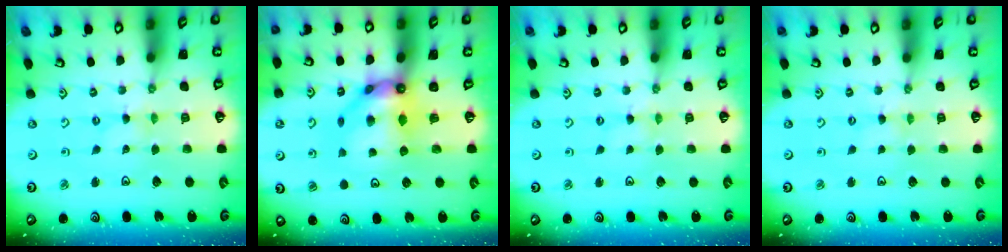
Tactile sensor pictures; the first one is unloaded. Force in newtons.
{"total": 12.6, "press": 12.6, "slide": 1.1}
{"total": 0.0}
{"total": 1.1, "press": 1.1, "slide": 0.2}